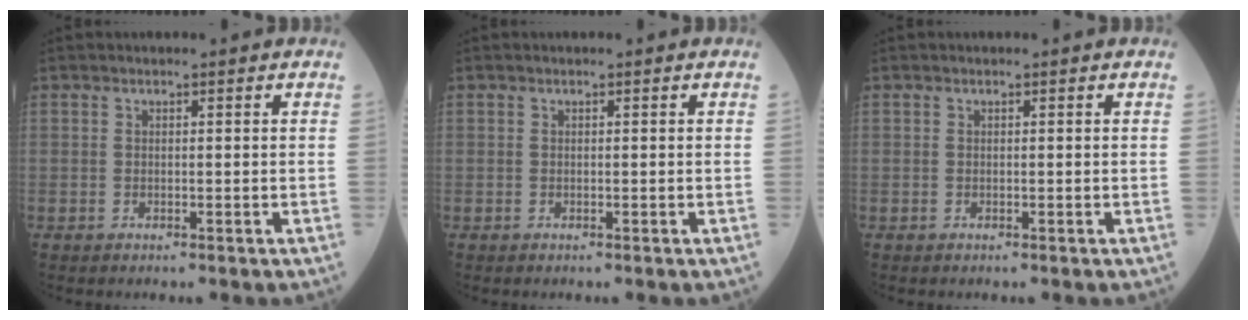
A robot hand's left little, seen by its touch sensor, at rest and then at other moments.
{"total": 0.0}
{"total": 0.0}